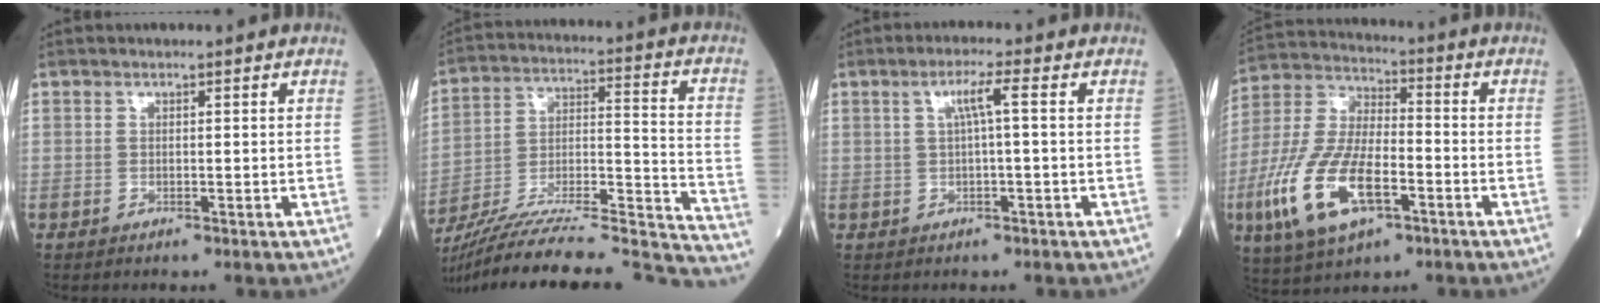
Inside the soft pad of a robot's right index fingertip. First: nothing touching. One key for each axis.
{"total": 32.2, "fx": -29.9, "fy": 1.5, "fz": 11.9, "tx": -0.145, "ty": -0.021, "tz": -0.439}
{"total": 3.3, "fx": 0.6, "fy": -0.2, "fz": 3.2, "tx": -0.062, "ty": 0.010, "tz": 0.012}
{"total": 16.3, "fx": -5.9, "fy": 6.6, "fz": 13.6, "tx": -0.302, "ty": -0.004, "tz": -0.106}